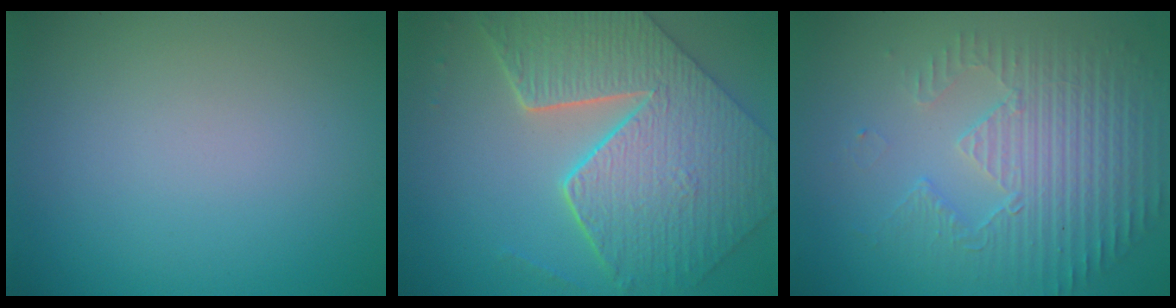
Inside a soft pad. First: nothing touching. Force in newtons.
{"total": 9.3, "press": 6.8, "slide": 6.3}
{"total": 4.0, "press": 3.6, "slide": 1.7}